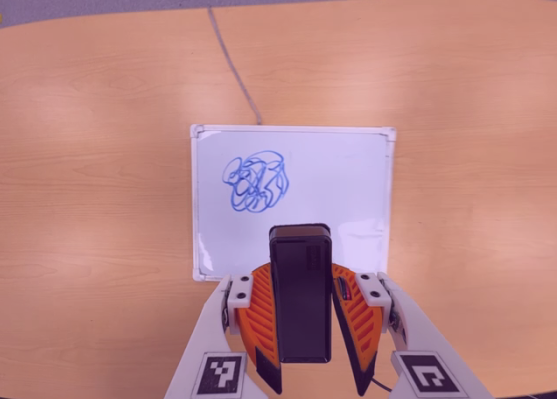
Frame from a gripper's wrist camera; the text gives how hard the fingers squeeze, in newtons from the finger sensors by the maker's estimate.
{"total": 7.3, "left": 6.7, "right": 7.9}